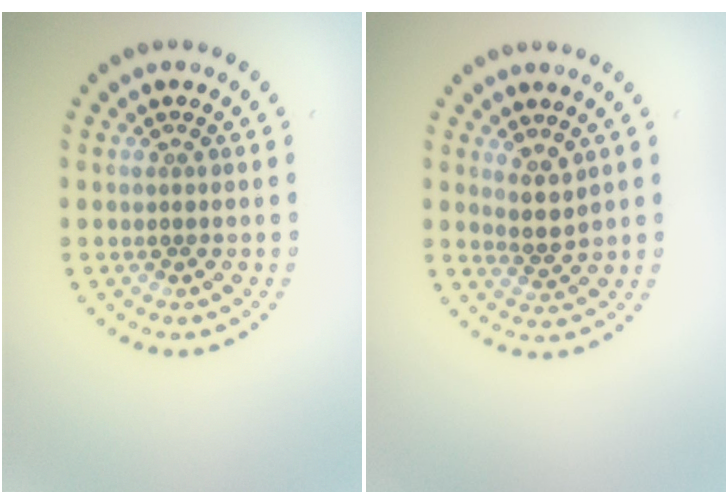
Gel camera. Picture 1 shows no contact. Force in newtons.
{"total": 2.1, "press": 1.7, "slide": 1.3}